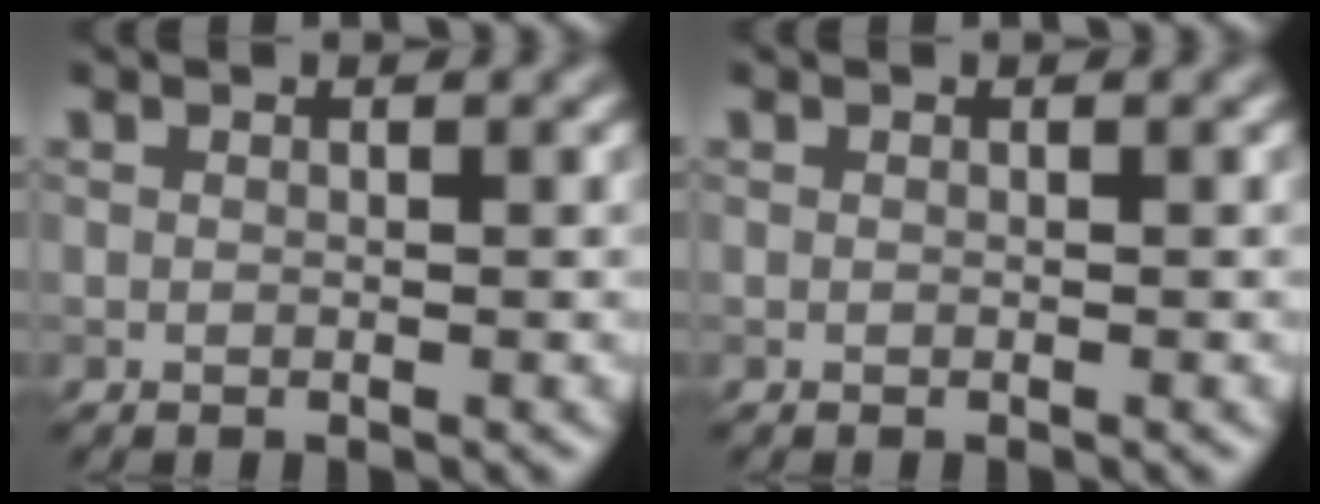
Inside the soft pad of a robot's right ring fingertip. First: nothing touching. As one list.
[{"total": 0.0}]